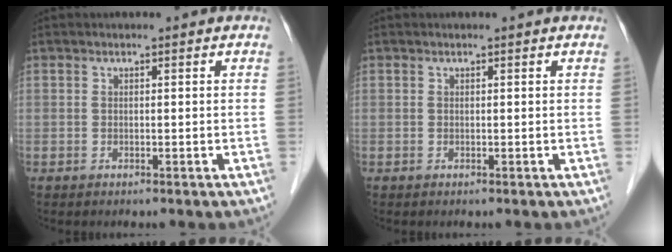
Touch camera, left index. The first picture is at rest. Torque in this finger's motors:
{"motor_torque": [0.30, -0.07, -0.05, -0.01]}